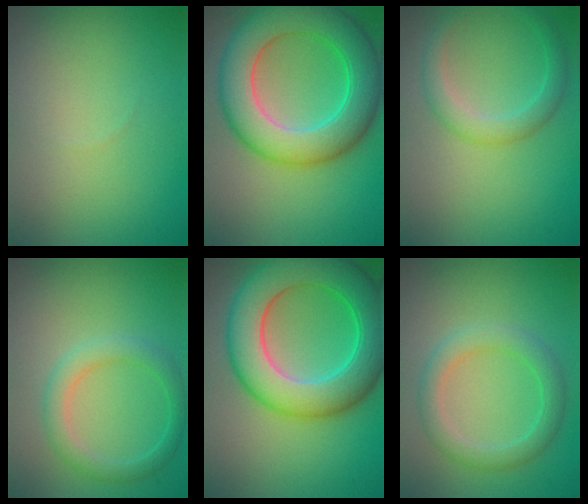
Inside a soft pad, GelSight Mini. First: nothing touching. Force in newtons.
{"total": 9.4, "press": 9.4, "slide": 0.2}
{"total": 2.7, "press": 2.7, "slide": 0.1}
{"total": 2.7, "press": 2.7, "slide": 0.1}
{"total": 10.5, "press": 10.5, "slide": 0.3}
{"total": 3.2, "press": 3.2, "slide": 0.2}